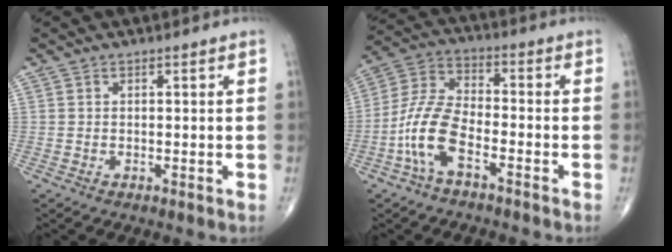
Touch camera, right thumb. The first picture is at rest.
{"total": 10.2, "force": [-4.6, 4.4, 8.0], "torque": [-0.180, 0.036, -0.095]}